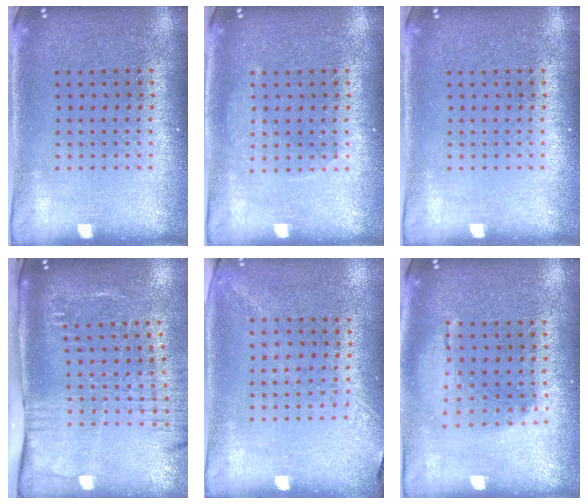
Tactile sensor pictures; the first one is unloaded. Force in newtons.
{"total": 1.3, "press": 1.3, "slide": 0.2}
{"total": 0.0}
{"total": 2.7, "press": 2.1, "slide": 1.7}
{"total": 1.3, "press": 1.0, "slide": 0.9}
{"total": 1.3, "press": 1.1, "slide": 0.6}